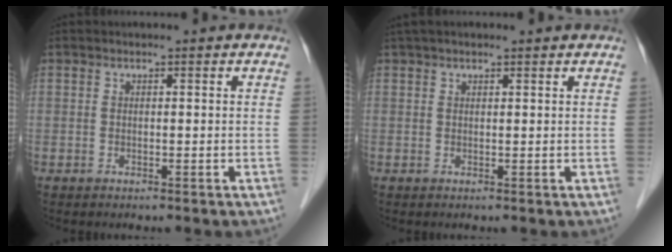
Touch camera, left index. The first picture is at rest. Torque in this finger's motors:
{"motor_torque": [0.65, -0.66, 0.36, 0.07]}